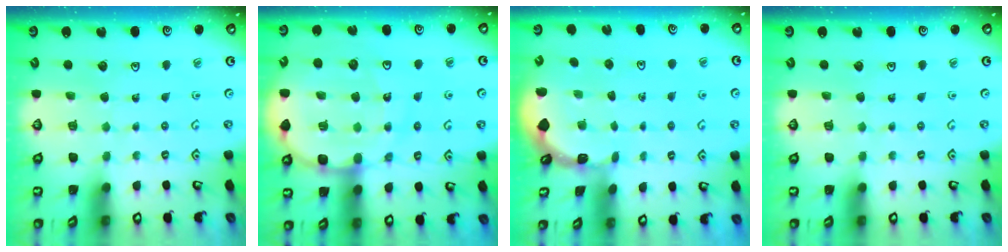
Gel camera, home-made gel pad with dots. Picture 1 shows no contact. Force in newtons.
{"total": 15.2, "press": 15.0, "slide": 2.6}
{"total": 0.8, "press": 0.8, "slide": 0.1}
{"total": 0.0}